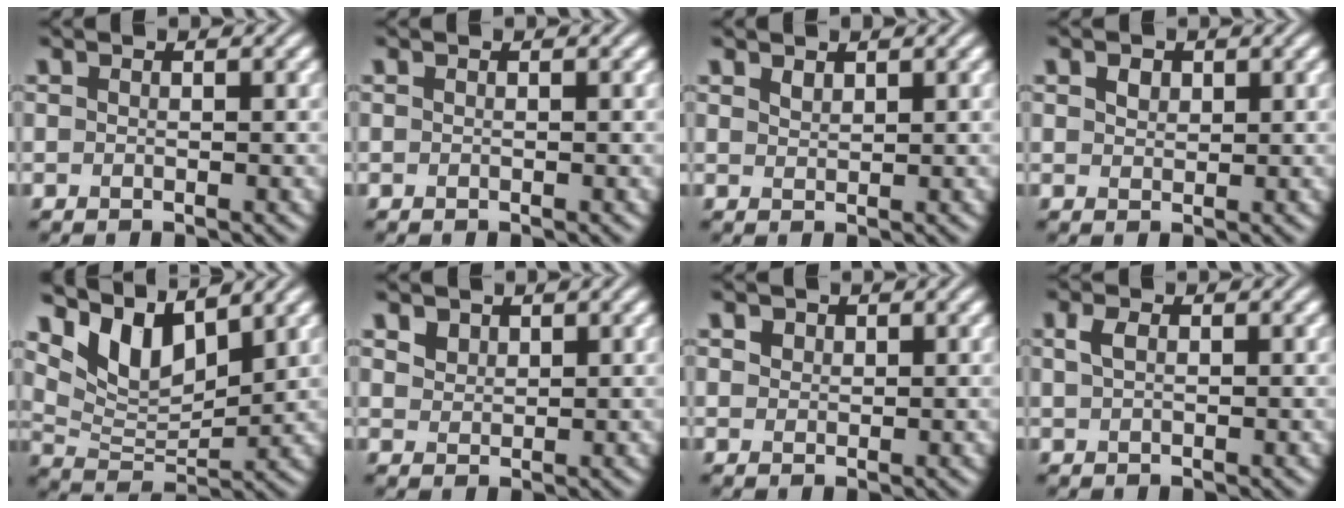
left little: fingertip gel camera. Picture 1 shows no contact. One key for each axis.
{"total": 0.0}
{"total": 1.0, "fx": 0.9, "fy": 0.4, "fz": 0.3, "tx": -0.009, "ty": 0.000, "tz": 0.020}
{"total": 1.2, "fx": 0.7, "fy": 0.8, "fz": 0.5, "tx": -0.011, "ty": 0.001, "tz": 0.013}
{"total": 6.3, "fx": 4.2, "fy": 2.7, "fz": 3.8, "tx": -0.080, "ty": -0.008, "tz": 0.078}
{"total": 1.9, "fx": 1.4, "fy": 1.2, "fz": 0.6, "tx": -0.018, "ty": -0.002, "tz": 0.030}
{"total": 1.9, "fx": 1.2, "fy": 1.3, "fz": 0.7, "tx": -0.018, "ty": 0.004, "tz": 0.018}
{"total": 1.4, "fx": 0.5, "fy": 0.8, "fz": 1.0, "tx": -0.026, "ty": 0.004, "tz": 0.008}